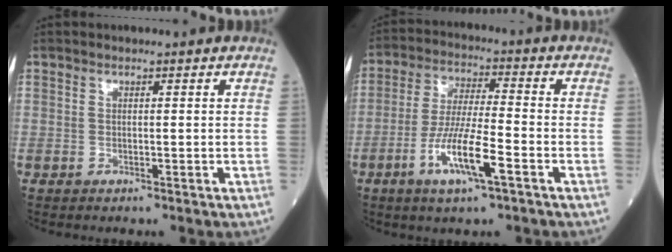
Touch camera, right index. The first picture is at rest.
{"total": 10.2, "force": [-4.3, 1.0, 9.2], "torque": [-0.180, -0.011, -0.080]}